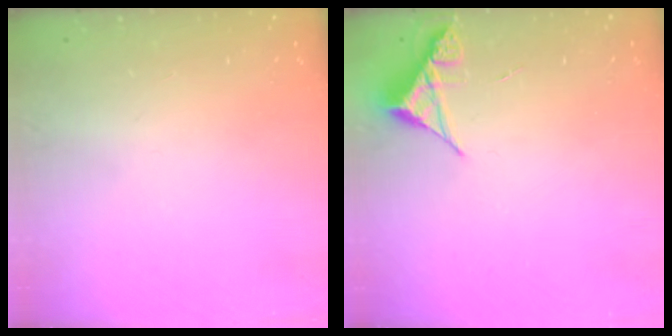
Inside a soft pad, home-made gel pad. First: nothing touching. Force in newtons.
{"total": 4.9, "press": 4.9, "slide": 0.4}